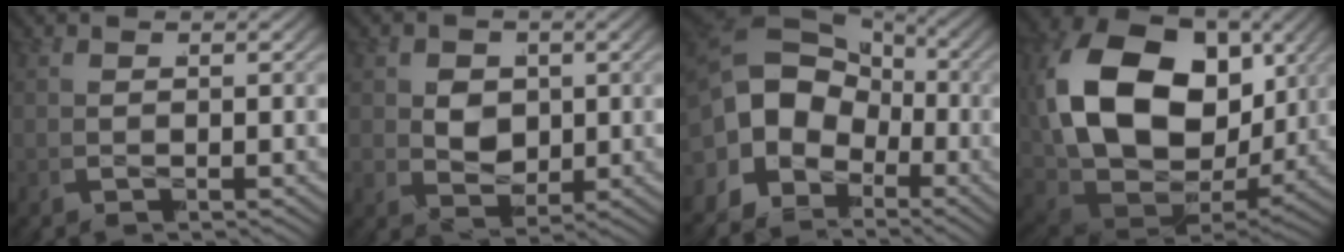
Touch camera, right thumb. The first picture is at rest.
{"total": 4.9, "force": [0.0, 3.8, 3.0], "torque": [-0.065, -0.025, 0.010]}
{"total": 12.7, "force": [-0.5, 10.5, 7.2], "torque": [-0.143, -0.009, -0.021]}
{"total": 21.3, "force": [0.6, 14.7, 15.3], "torque": [-0.317, -0.059, 0.035]}